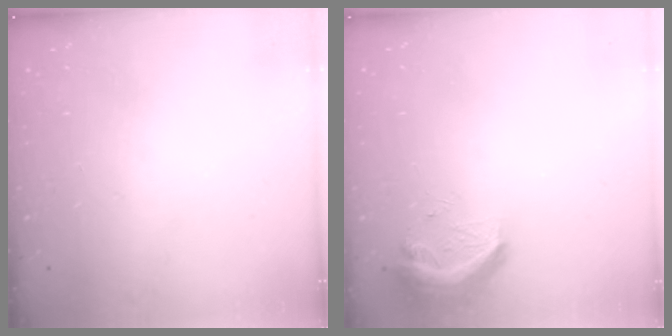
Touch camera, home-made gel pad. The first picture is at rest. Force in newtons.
{"total": 9.2, "press": 9.1, "slide": 1.1}